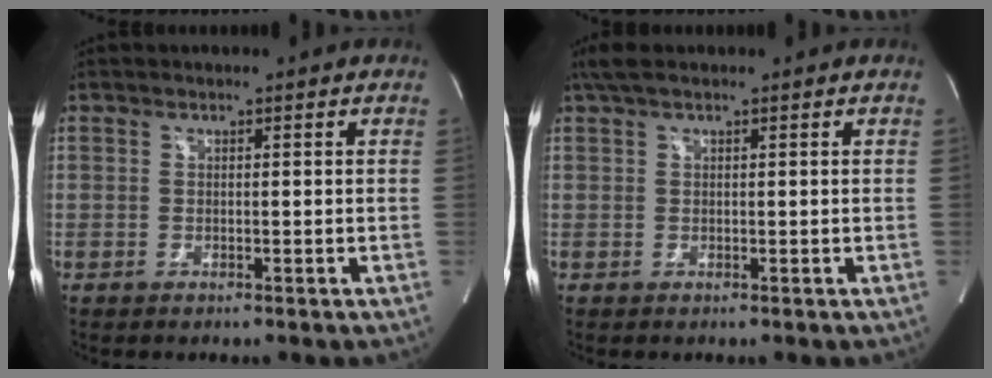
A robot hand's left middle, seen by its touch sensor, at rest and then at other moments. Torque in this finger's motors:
{"motor_torque": [0.27, -0.13, -0.05, 0.03]}